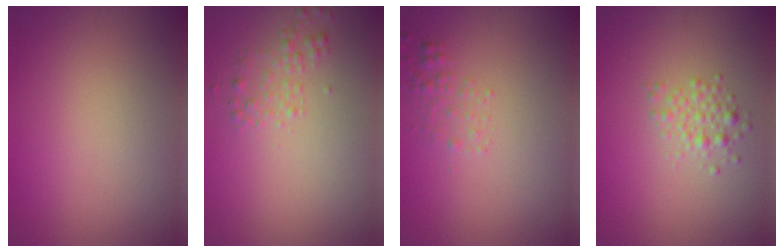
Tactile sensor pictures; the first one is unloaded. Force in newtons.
{"total": 1.6, "press": 1.6, "slide": 0.0}
{"total": 1.3, "press": 1.3, "slide": 0.1}
{"total": 1.9, "press": 1.9, "slide": 0.1}